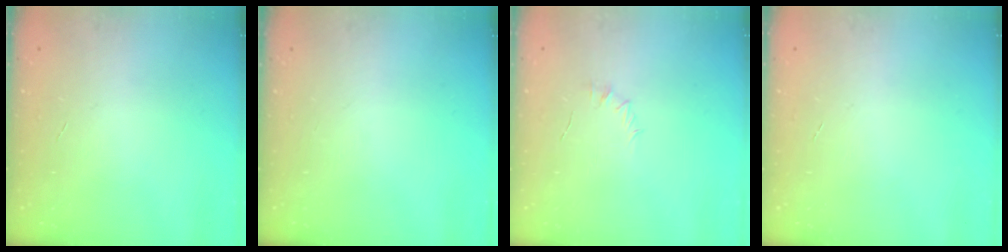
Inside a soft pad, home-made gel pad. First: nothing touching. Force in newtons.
{"total": 0.0}
{"total": 4.5, "press": 4.3, "slide": 1.4}
{"total": 0.0}